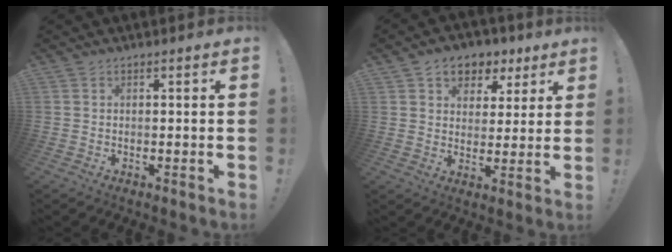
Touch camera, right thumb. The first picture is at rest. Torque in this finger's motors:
{"motor_torque": [0.00, 0.08, 0.50, 0.29, -0.01]}